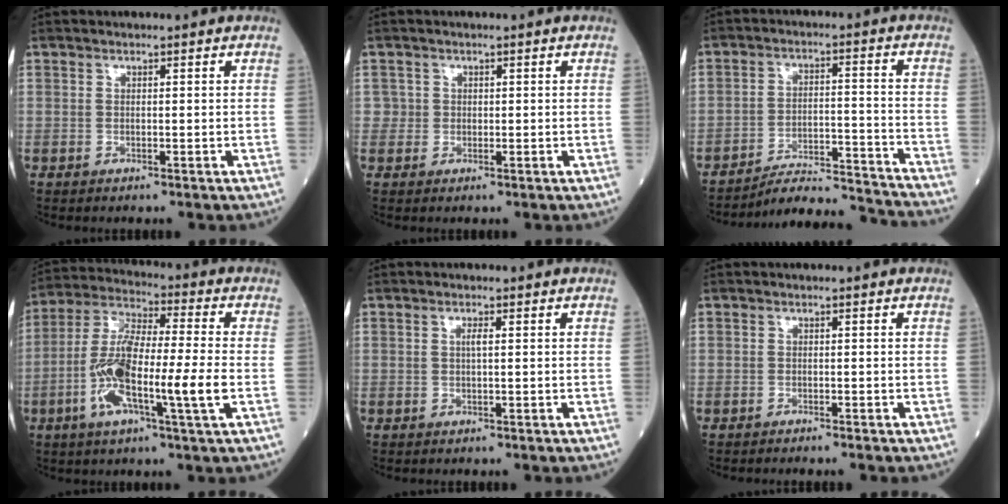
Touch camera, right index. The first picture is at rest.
{"total": 1.6, "force": [0.1, 1.6, -0.1], "torque": [0.013, 0.004, -0.003]}
{"total": 11.8, "force": [-11.8, -0.7, 1.0], "torque": [-0.006, 0.020, -0.186]}
{"total": 14.6, "force": [-3.5, 1.1, 14.1], "torque": [-0.281, 0.000, -0.072]}
{"total": 1.2, "force": [0.2, 0.1, 1.2], "torque": [-0.022, 0.002, 0.003]}
{"total": 1.5, "force": [-1.3, 0.0, 0.7], "torque": [-0.010, 0.000, -0.016]}